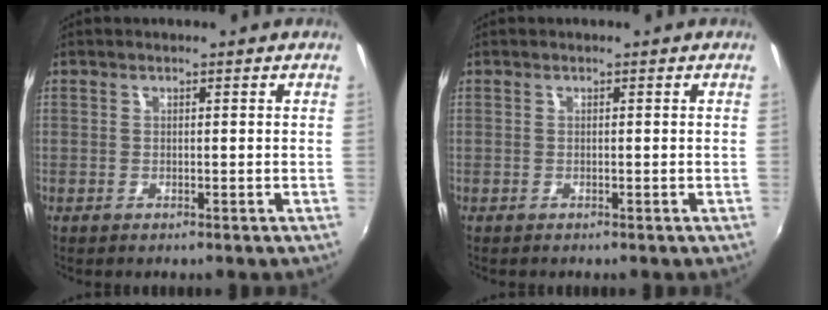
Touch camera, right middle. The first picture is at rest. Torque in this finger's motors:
{"motor_torque": [-0.53, -0.01, 0.02, 0.00]}